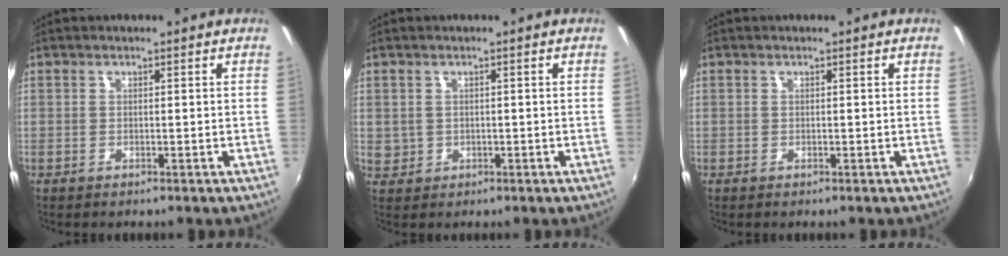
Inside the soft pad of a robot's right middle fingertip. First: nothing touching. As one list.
[{"total": 3.1, "force": [0.1, 3.0, 0.9], "torque": [-0.015, 0.001, 0.007]}, {"total": 0.0}]